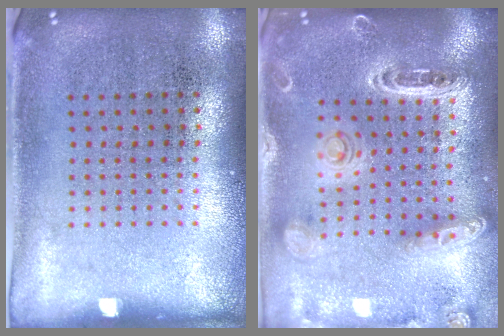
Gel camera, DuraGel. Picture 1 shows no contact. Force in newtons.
{"total": 1.7, "press": 1.7, "slide": 0.3}